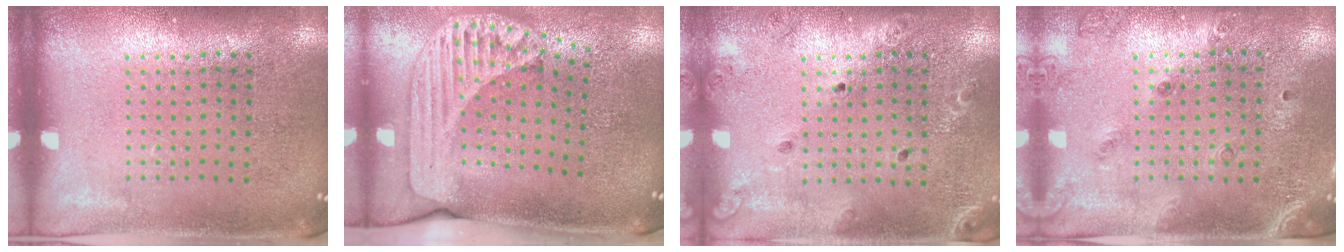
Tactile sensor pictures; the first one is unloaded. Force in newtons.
{"total": 2.4, "press": 1.7, "slide": 1.6}
{"total": 1.4, "press": 1.4, "slide": 0.1}
{"total": 1.5, "press": 1.3, "slide": 0.7}